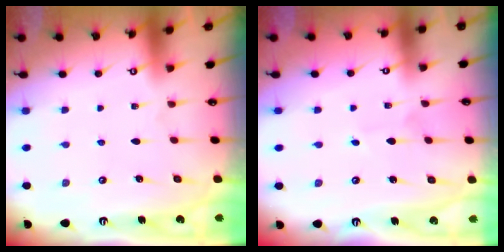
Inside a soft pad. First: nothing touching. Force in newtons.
{"total": 2.3, "press": 2.3, "slide": 0.1}